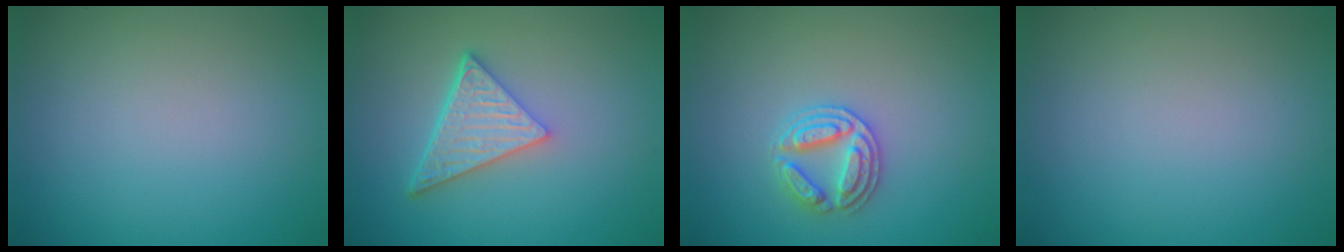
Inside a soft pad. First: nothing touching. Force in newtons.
{"total": 5.1, "press": 3.7, "slide": 3.5}
{"total": 2.8, "press": 2.7, "slide": 0.4}
{"total": 0.0}